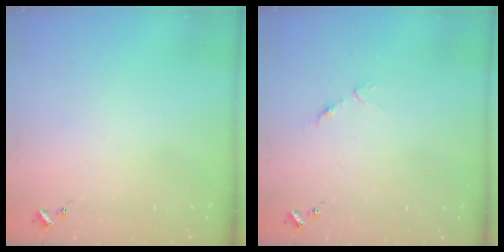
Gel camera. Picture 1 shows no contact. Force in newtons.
{"total": 3.7, "press": 3.7, "slide": 0.3}